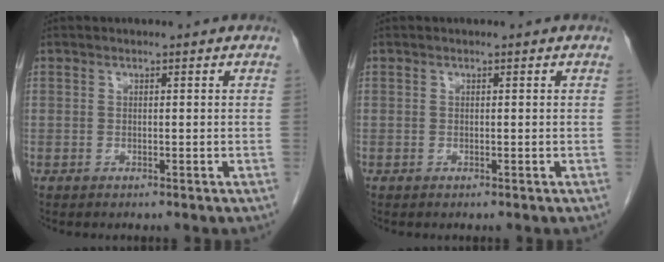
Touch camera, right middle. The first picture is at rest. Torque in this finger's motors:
{"motor_torque": [-0.22, -0.04, -0.01, 0.00]}